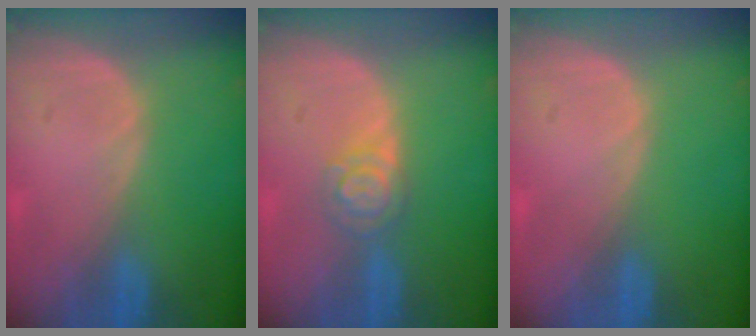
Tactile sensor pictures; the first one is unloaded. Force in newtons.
{"total": 3.9, "press": 3.8, "slide": 0.6}
{"total": 0.0}